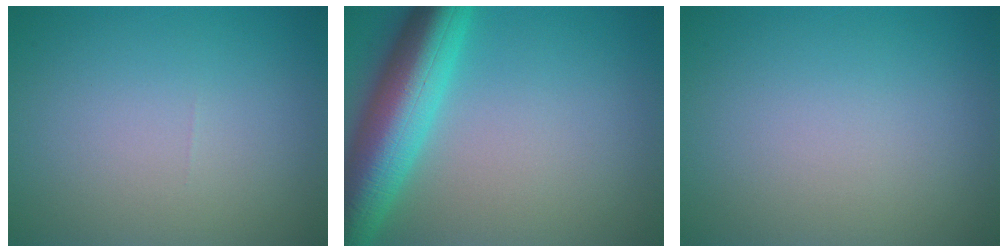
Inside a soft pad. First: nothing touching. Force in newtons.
{"total": 9.2, "press": 9.2, "slide": 0.3}
{"total": 0.0}